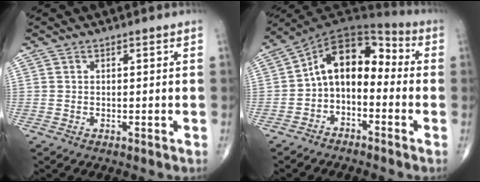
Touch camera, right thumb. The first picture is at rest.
{"total": 11.5, "force": [-1.9, 7.4, 8.5], "torque": [-0.111, 0.067, -0.048]}